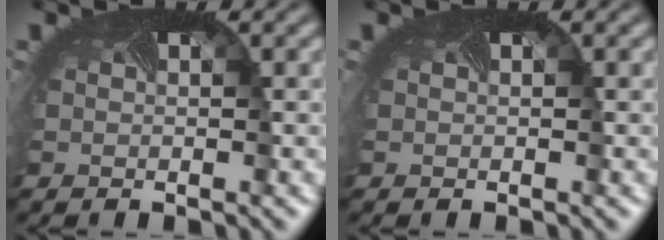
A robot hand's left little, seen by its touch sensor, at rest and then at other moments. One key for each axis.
{"total": 0.0}